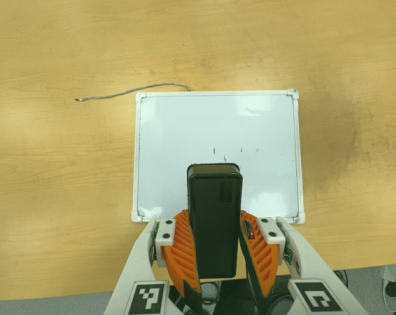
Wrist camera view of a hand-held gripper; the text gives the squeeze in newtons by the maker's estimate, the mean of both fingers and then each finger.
{"total": 7.1, "left": 6.3, "right": 7.9}